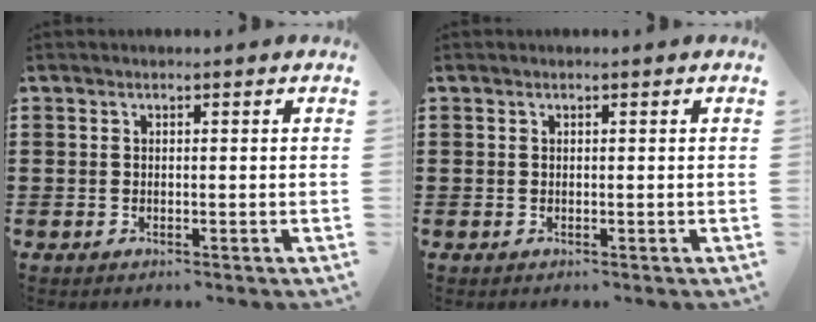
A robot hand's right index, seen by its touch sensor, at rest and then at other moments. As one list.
[{"total": 0.0}]